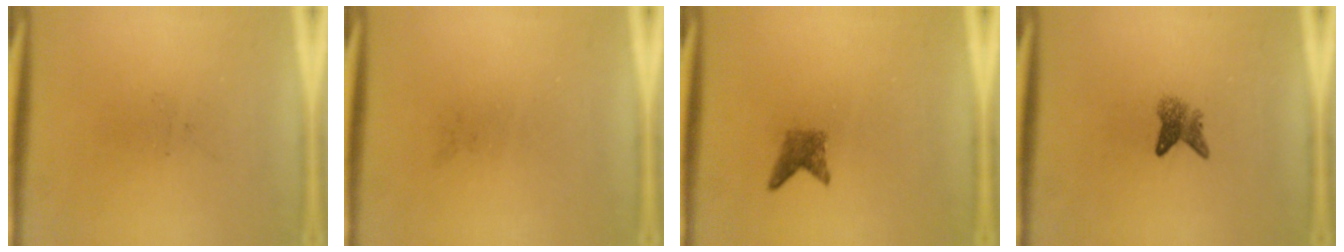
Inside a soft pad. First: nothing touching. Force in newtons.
{"total": 0.0}
{"total": 2.0}
{"total": 2.6}